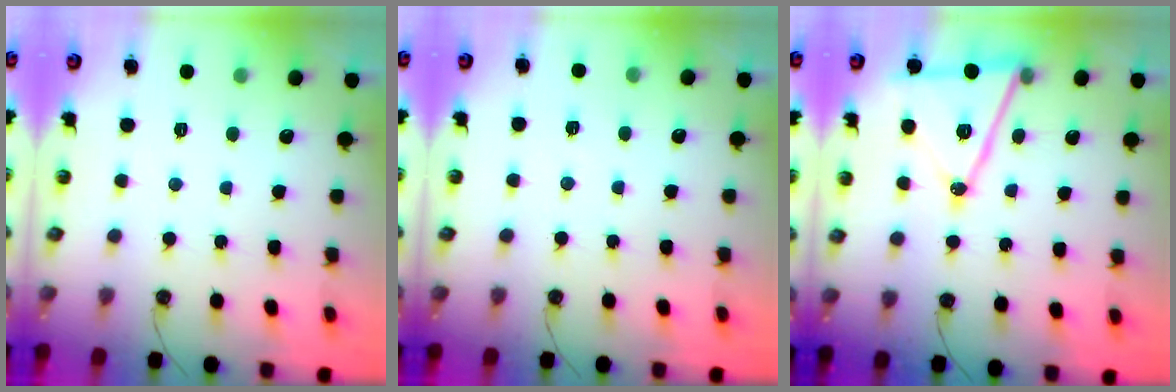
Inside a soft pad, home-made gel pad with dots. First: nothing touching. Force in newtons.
{"total": 2.4, "press": 2.2, "slide": 1.1}
{"total": 15.4, "press": 14.9, "slide": 3.8}